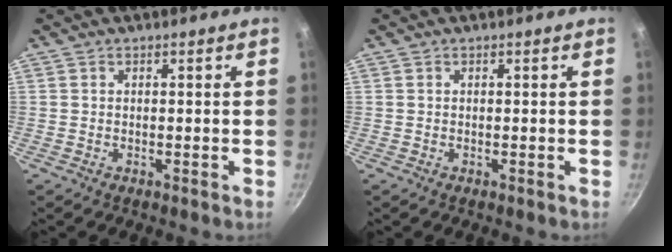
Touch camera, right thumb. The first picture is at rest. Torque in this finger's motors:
{"motor_torque": [-0.08, -0.01, 0.29, 0.12, 0.02]}